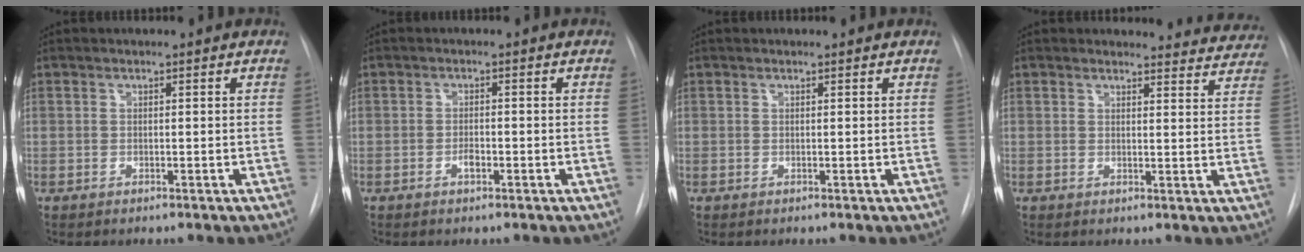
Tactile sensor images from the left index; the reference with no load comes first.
{"total": 1.3, "force": [-0.6, 0.5, 1.0], "torque": [-0.019, 0.001, -0.011]}
{"total": 1.1, "force": [1.1, 0.0, 0.1], "torque": [-0.007, 0.011, 0.015]}
{"total": 10.0, "force": [9.7, 2.4, 0.2], "torque": [0.037, -0.030, 0.076]}